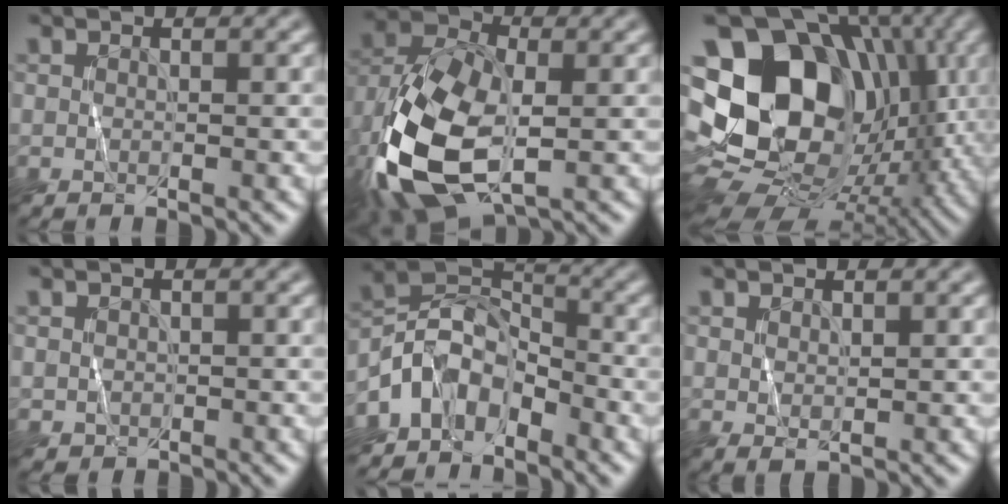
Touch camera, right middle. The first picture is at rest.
{"total": 13.3, "force": [-4.4, 7.4, 10.2], "torque": [-0.238, -0.022, -0.083]}
{"total": 19.9, "force": [2.0, 14.9, 13.0], "torque": [-0.228, 0.000, 0.053]}
{"total": 0.9, "force": [0.0, 0.9, 0.1], "torque": [0.002, -0.004, -0.001]}
{"total": 5.6, "force": [-3.7, 3.3, 2.7], "torque": [-0.035, 0.004, -0.084]}
{"total": 1.0, "force": [0.6, 0.5, 0.7], "torque": [-0.014, -0.004, 0.017]}